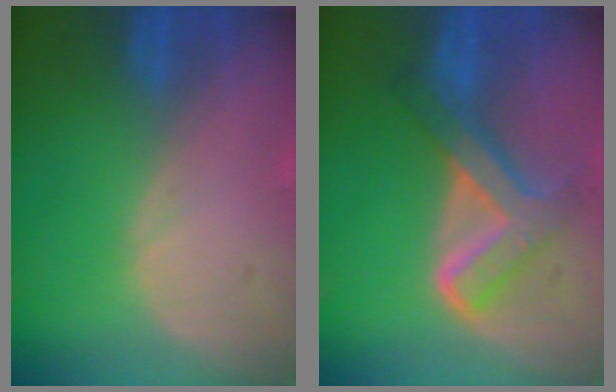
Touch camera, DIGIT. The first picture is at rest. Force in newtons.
{"total": 7.6, "press": 7.5, "slide": 0.4}